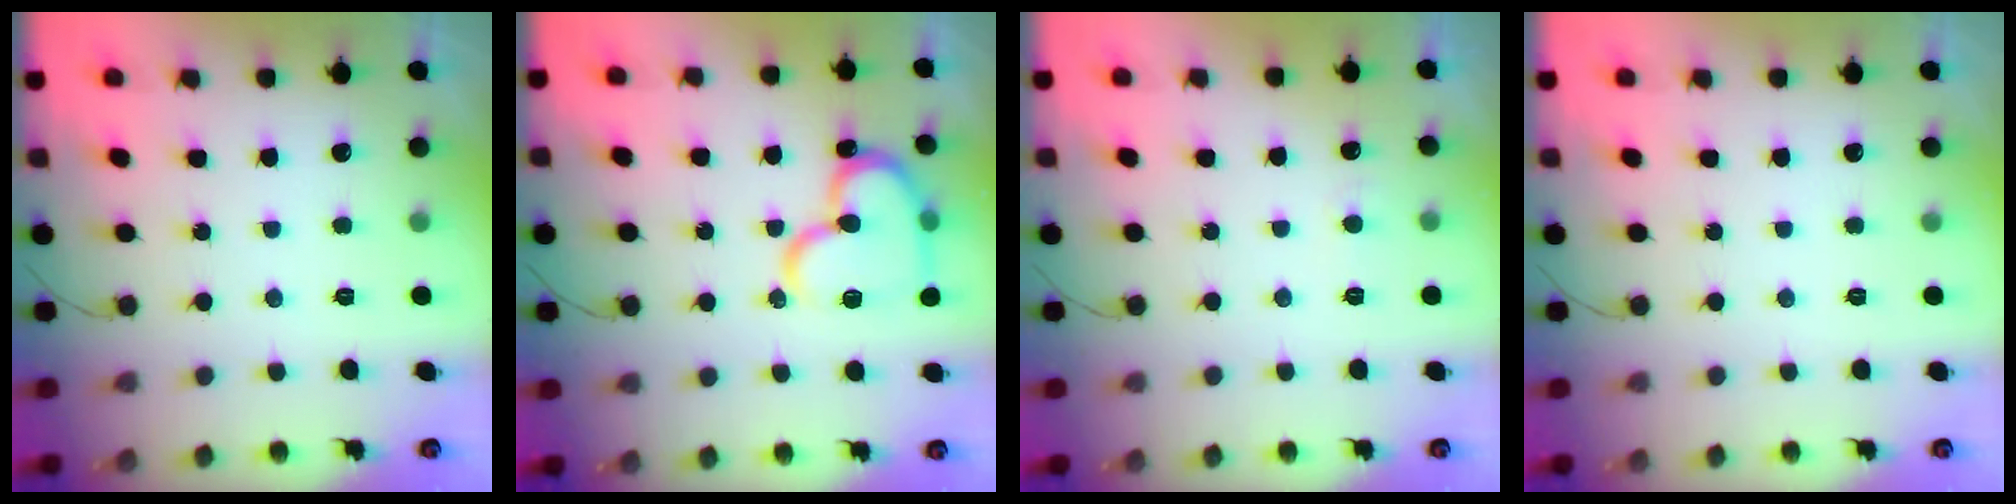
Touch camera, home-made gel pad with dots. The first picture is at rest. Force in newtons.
{"total": 18.4, "press": 18.3, "slide": 1.8}
{"total": 3.9, "press": 3.9, "slide": 0.5}
{"total": 0.0}